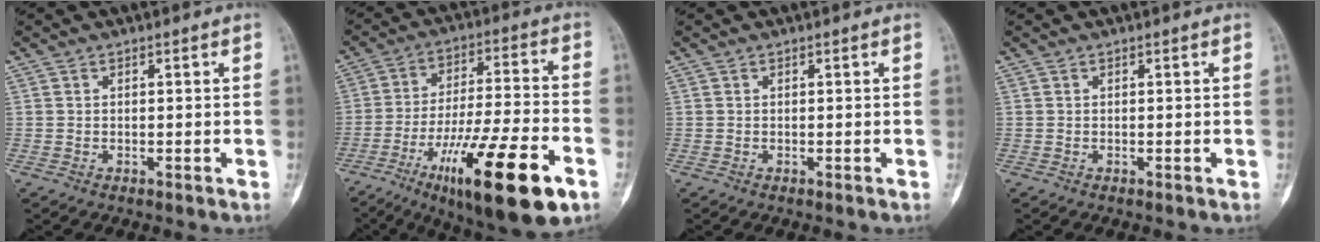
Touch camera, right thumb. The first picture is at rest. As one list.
[{"total": 22.3, "force": [-10.6, 5.2, 18.9], "torque": [-0.316, 0.034, -0.167]}, {"total": 0.0}, {"total": 0.0}]